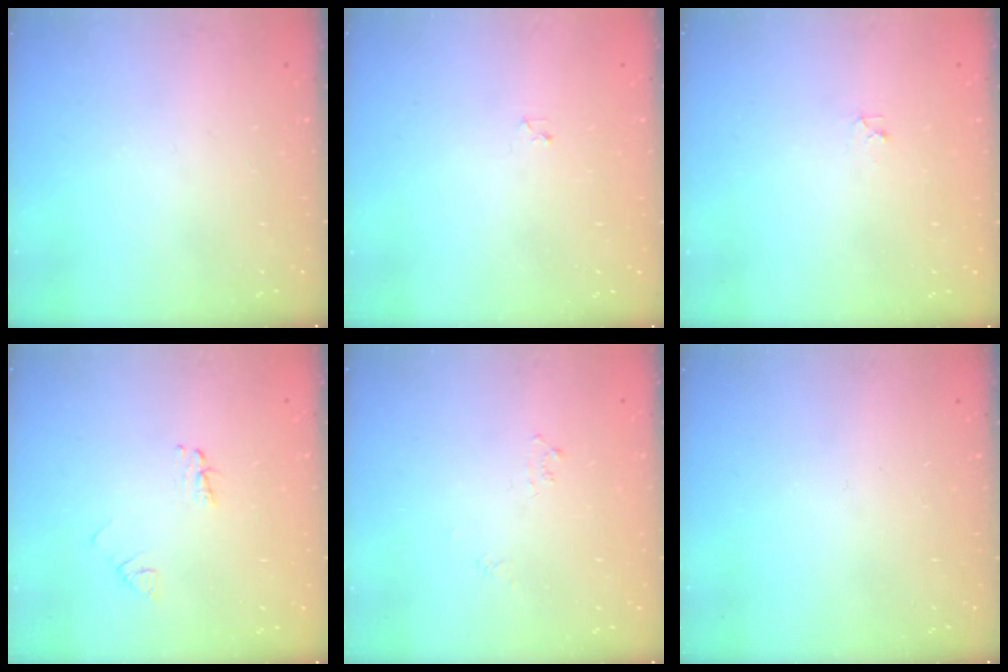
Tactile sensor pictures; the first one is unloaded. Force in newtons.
{"total": 1.6, "press": 1.6, "slide": 0.2}
{"total": 2.8, "press": 2.7, "slide": 0.4}
{"total": 4.0, "press": 3.9, "slide": 0.3}
{"total": 3.9, "press": 3.9, "slide": 0.4}
{"total": 0.0}